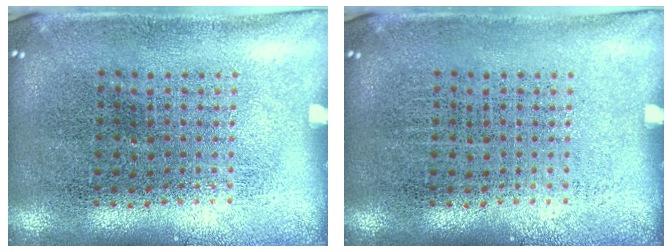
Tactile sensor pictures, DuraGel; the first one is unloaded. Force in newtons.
{"total": 0.0}